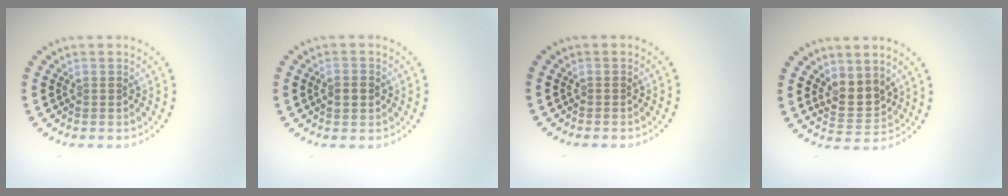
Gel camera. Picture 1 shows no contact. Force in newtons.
{"total": 2.3, "press": 2.3, "slide": 0.0}
{"total": 0.0}
{"total": 2.9, "press": 2.7, "slide": 1.2}